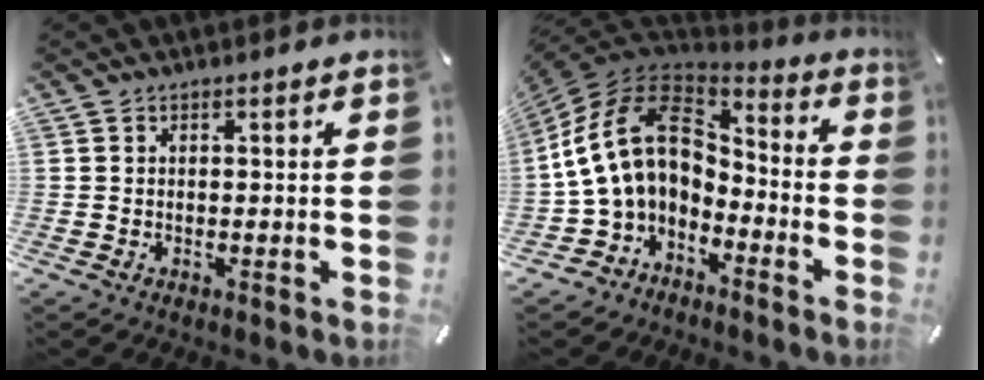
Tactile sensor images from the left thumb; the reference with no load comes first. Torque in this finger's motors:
{"motor_torque": [0.31, 3.03, 1.69, 0.01, 0.92]}